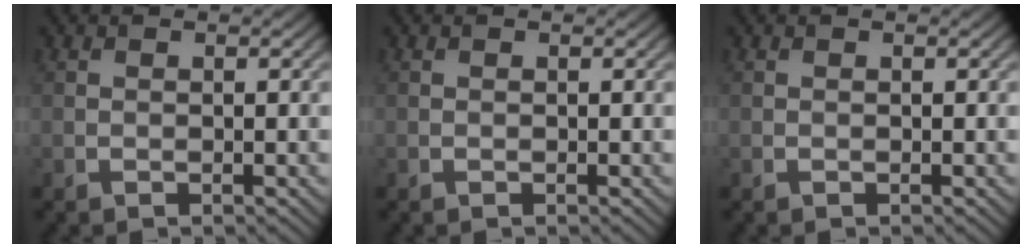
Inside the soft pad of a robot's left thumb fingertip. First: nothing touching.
{"total": 0.0}
{"total": 0.0}